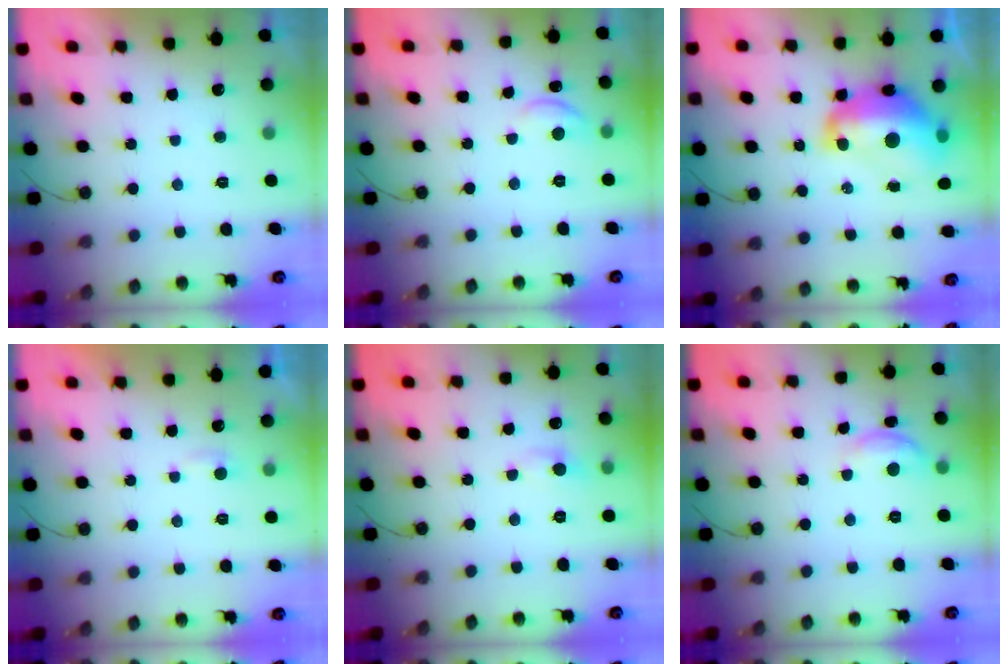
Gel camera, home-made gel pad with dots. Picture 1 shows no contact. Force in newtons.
{"total": 8.1, "press": 8.0, "slide": 0.7}
{"total": 15.9, "press": 15.9, "slide": 1.3}
{"total": 2.2, "press": 2.2, "slide": 0.2}
{"total": 3.2, "press": 3.2, "slide": 0.4}
{"total": 8.5, "press": 8.5, "slide": 0.6}